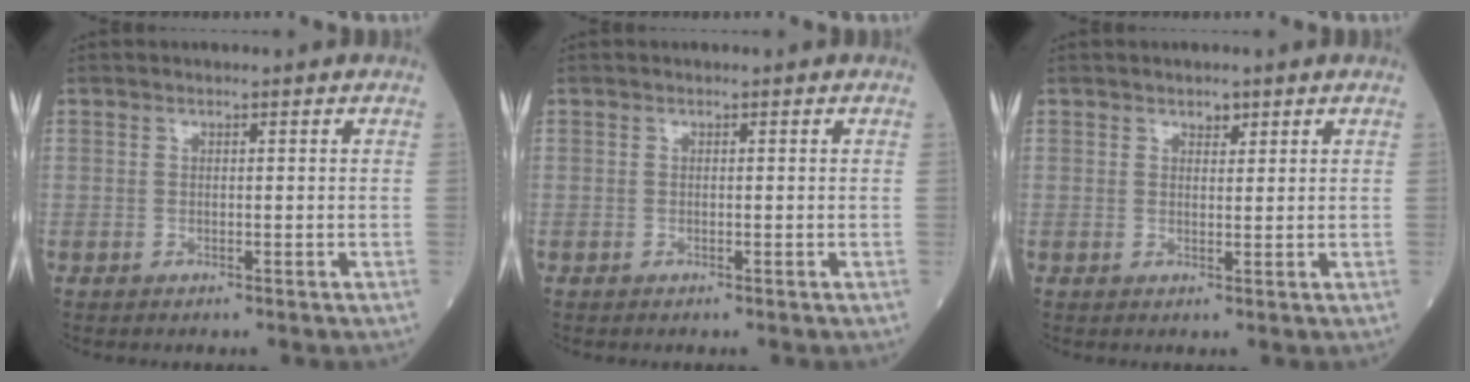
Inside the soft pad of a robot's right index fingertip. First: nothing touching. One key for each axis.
{"total": 0.0}
{"total": 2.0, "fx": 1.3, "fy": 1.1, "fz": 1.0, "tx": -0.022, "ty": 0.002, "tz": 0.024}